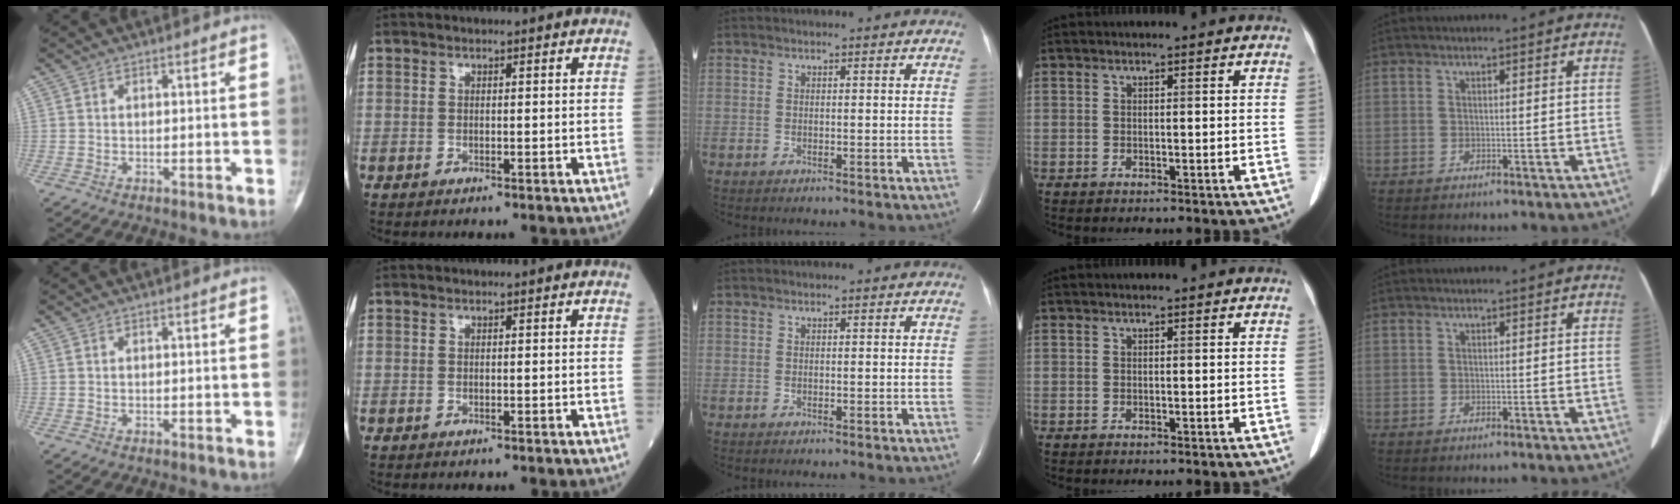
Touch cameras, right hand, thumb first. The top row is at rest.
{}